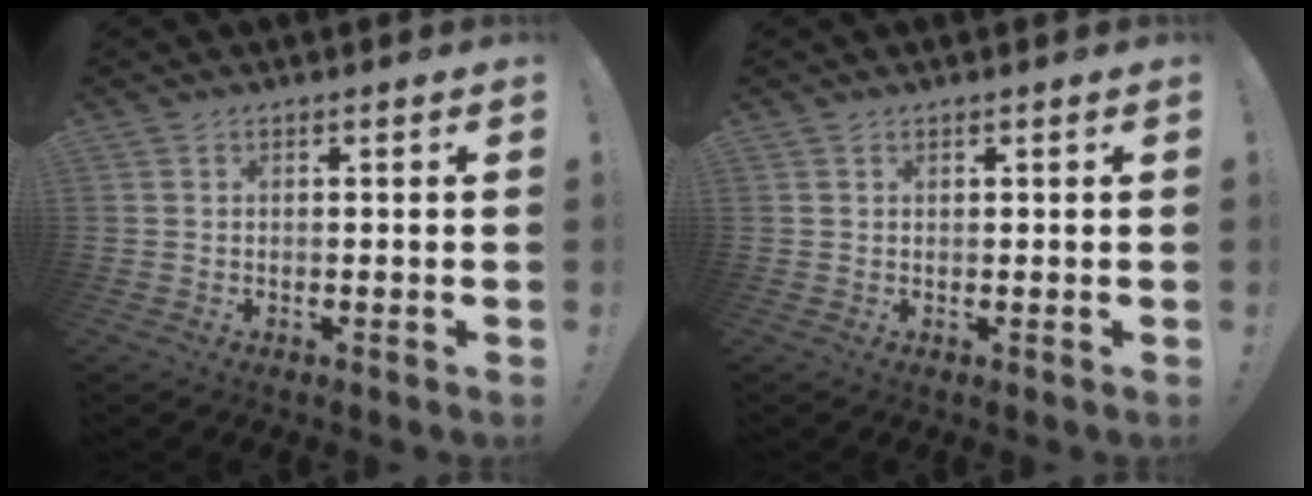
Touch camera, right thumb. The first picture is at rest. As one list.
[{"total": 0.6, "force": [0.6, 0.2, 0.0], "torque": [0.007, -0.002, 0.011]}]